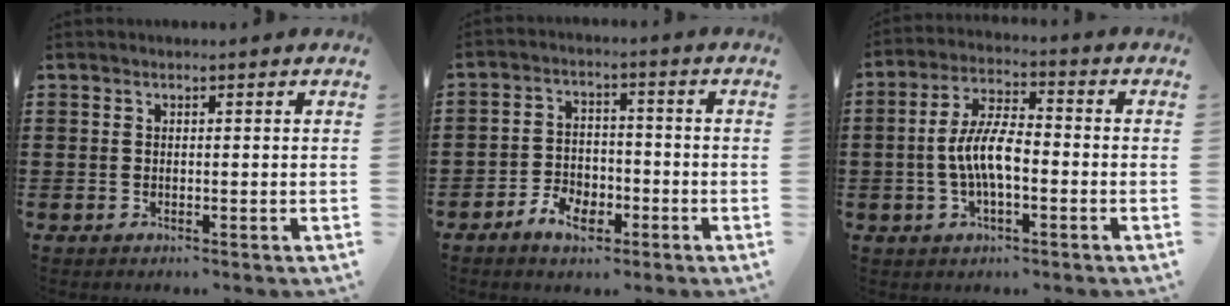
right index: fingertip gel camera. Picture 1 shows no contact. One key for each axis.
{"total": 4.9, "fx": -3.0, "fy": 3.0, "fz": 2.5, "tx": -0.049, "ty": 0.011, "tz": -0.058}
{"total": 7.7, "fx": -1.4, "fy": 2.9, "fz": 7.0, "tx": -0.148, "ty": 0.001, "tz": -0.032}